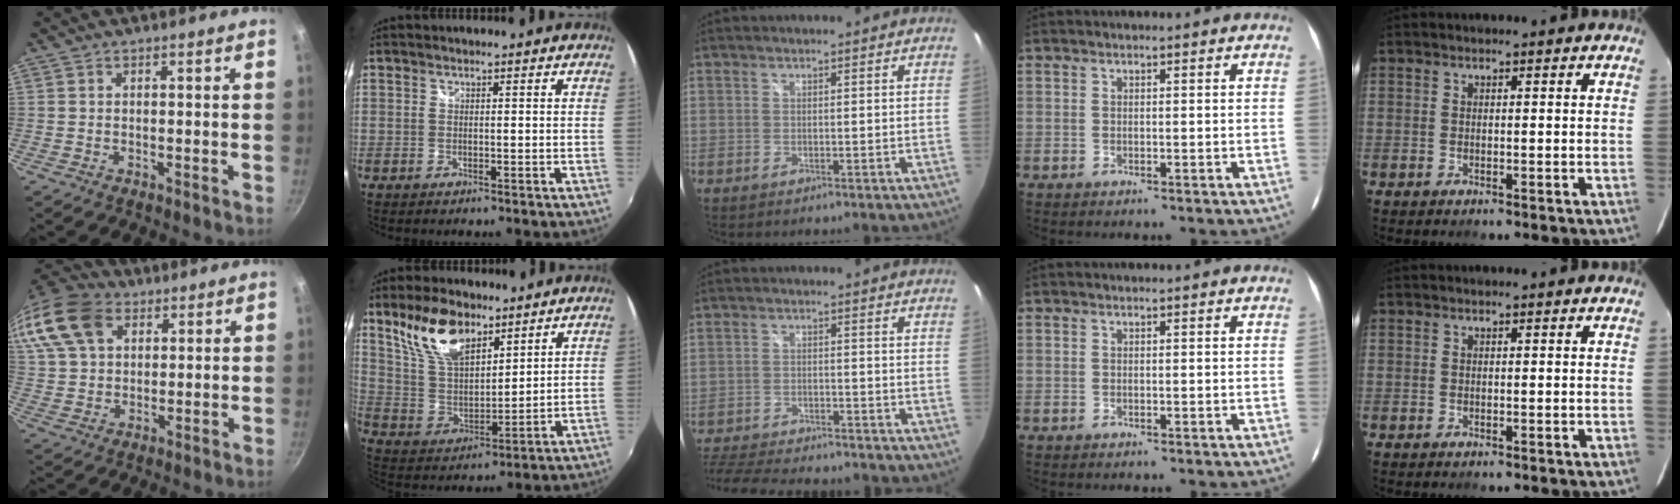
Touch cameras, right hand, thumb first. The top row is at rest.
{"thumb": {"total": 20.2, "force": [8.9, 14.0, 11.5], "torque": [-0.254, 0.022, 0.164]}, "index": {"total": 13.4, "force": [8.9, 6.1, 7.9], "torque": [-0.154, 0.017, 0.180]}, "middle": {"total": 16.7, "force": [-14.4, 4.6, 7.2], "torque": [-0.166, -0.024, -0.220]}}